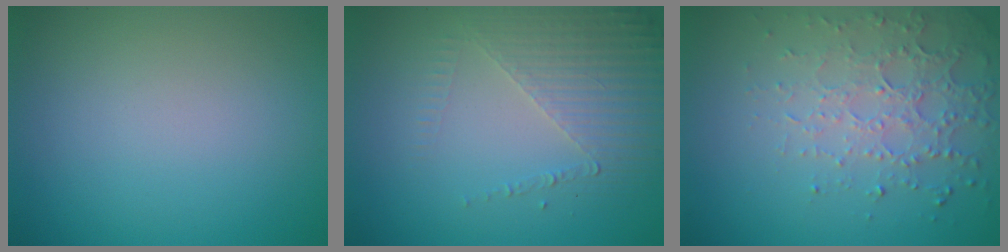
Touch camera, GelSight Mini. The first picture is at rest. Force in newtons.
{"total": 5.2, "press": 3.1, "slide": 4.2}
{"total": 4.6, "press": 3.3, "slide": 3.2}